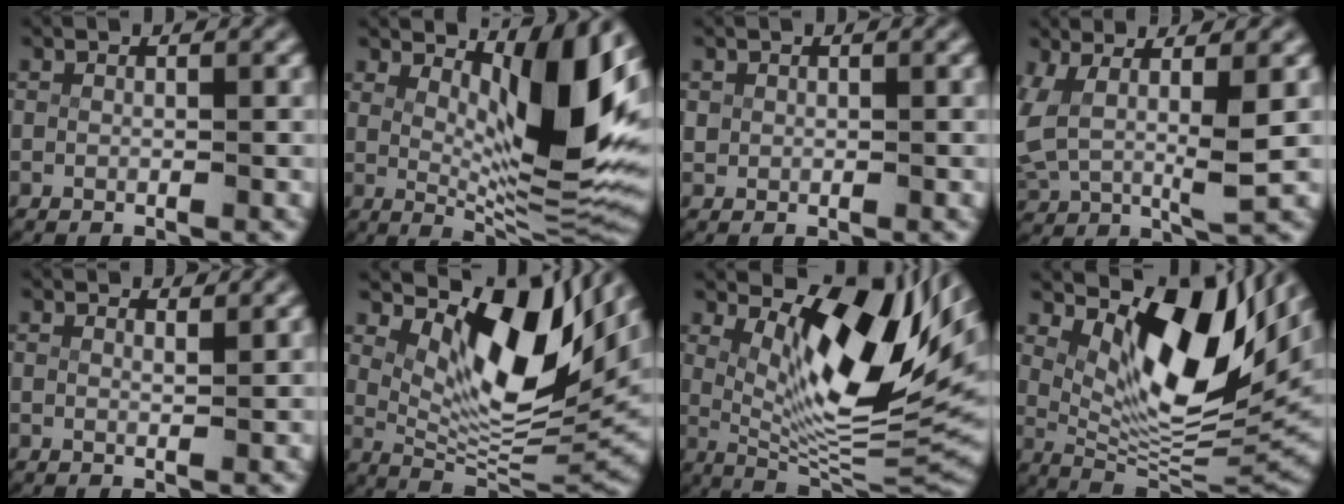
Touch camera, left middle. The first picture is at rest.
{"total": 10.7, "force": [3.2, 3.1, 9.8], "torque": [-0.133, -0.015, 0.060]}
{"total": 0.9, "force": [0.2, 0.8, 0.3], "torque": [-0.018, -0.008, 0.011]}
{"total": 6.8, "force": [1.8, 4.4, 4.9], "torque": [-0.123, -0.012, 0.031]}
{"total": 1.3, "force": [1.2, -0.2, 0.1], "torque": [-0.002, -0.010, 0.023]}
{"total": 12.1, "force": [4.8, 5.2, 9.9], "torque": [-0.144, -0.003, 0.076]}
{"total": 14.7, "force": [4.3, 6.1, 12.7], "torque": [-0.167, -0.003, 0.070]}
{"total": 13.7, "force": [4.6, 6.4, 11.2], "torque": [-0.159, -0.003, 0.073]}